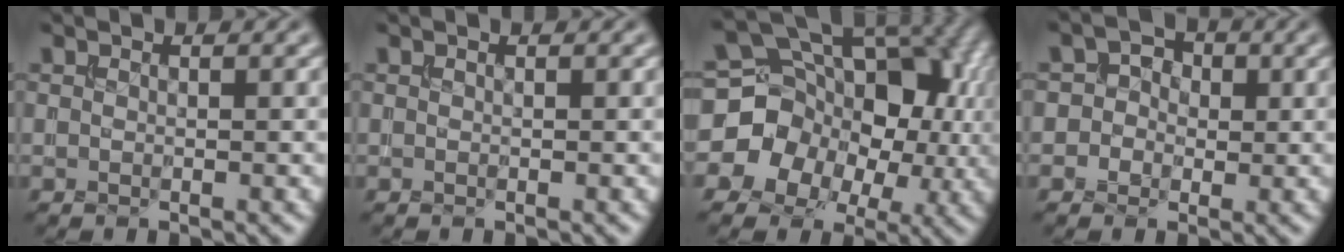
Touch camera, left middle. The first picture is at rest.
{"total": 0.0}
{"total": 14.6, "force": [-0.7, 12.0, 8.2], "torque": [-0.118, 0.010, -0.029]}
{"total": 3.2, "force": [0.0, 3.0, 1.1], "torque": [0.014, 0.013, -0.024]}